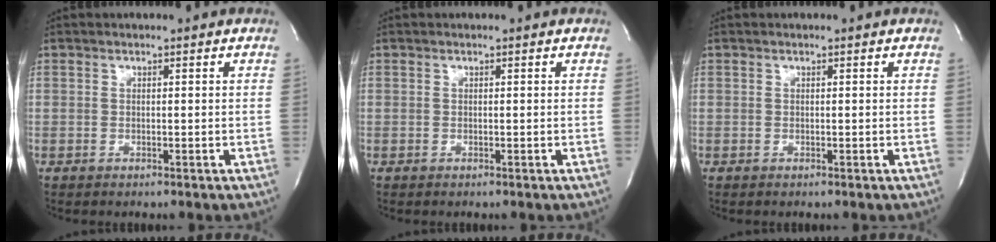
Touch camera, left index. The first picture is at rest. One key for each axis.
{"total": 0.0}
{"total": 0.0}